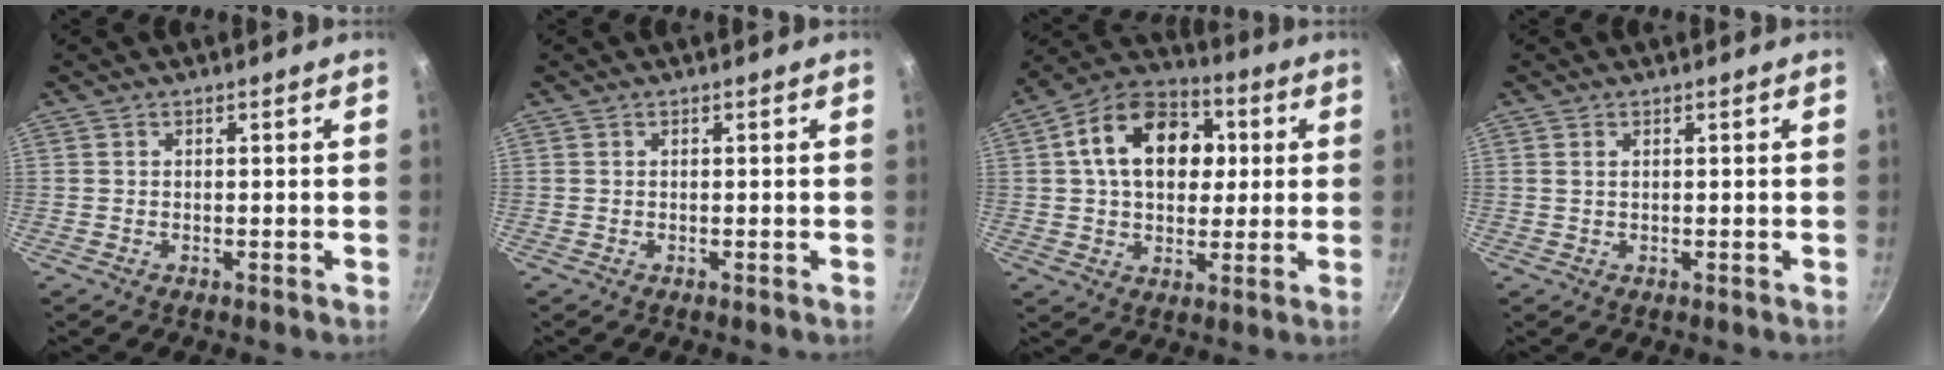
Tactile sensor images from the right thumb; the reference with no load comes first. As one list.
[{"total": 0.0}, {"total": 17.7, "force": [3.6, 12.5, 12.1], "torque": [-0.163, 0.021, 0.041]}, {"total": 0.8, "force": [0.4, 0.4, 0.6], "torque": [-0.011, 0.002, 0.006]}]